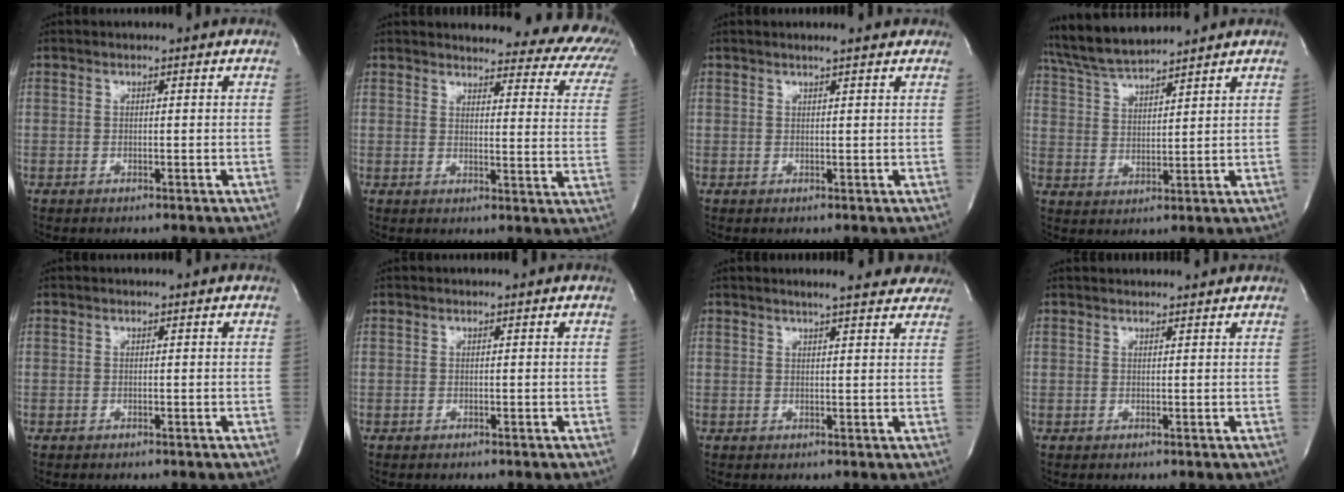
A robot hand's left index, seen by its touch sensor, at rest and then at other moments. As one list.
[{"total": 18.5, "force": [16.7, 4.7, 6.6], "torque": [-0.050, -0.063, 0.157]}, {"total": 2.9, "force": [2.5, 0.5, 1.5], "torque": [-0.022, 0.011, 0.028]}, {"total": 9.1, "force": [8.5, 0.0, 3.1], "torque": [-0.068, 0.021, 0.164]}, {"total": 0.0}, {"total": 0.0}, {"total": 10.2, "force": [9.2, 2.1, 3.9], "torque": [-0.033, 0.002, 0.091]}, {"total": 4.8, "force": [4.7, 0.6, 1.0], "torque": [-0.011, 0.024, 0.053]}]